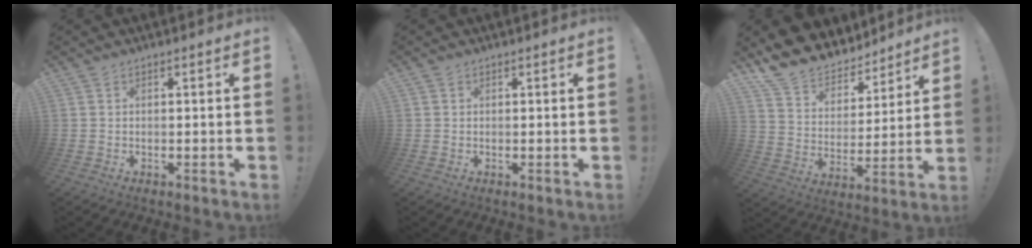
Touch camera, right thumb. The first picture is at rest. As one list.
[{"total": 0.5, "force": [0.3, 0.4, 0.0], "torque": [0.005, -0.001, 0.005]}, {"total": 12.8, "force": [11.5, 5.4, 2.1], "torque": [-0.056, -0.099, 0.212]}]